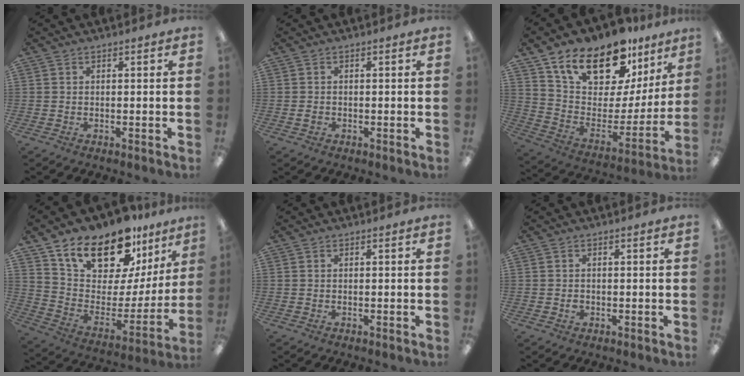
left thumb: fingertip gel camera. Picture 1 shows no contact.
{"total": 1.0, "force": [-0.3, 0.8, 0.5], "torque": [-0.009, 0.002, -0.007]}
{"total": 19.8, "force": [15.4, 8.4, 9.2], "torque": [-0.167, -0.106, 0.273]}
{"total": 19.4, "force": [15.7, 7.9, 8.3], "torque": [-0.156, -0.112, 0.279]}
{"total": 0.0}
{"total": 1.3, "force": [-0.2, 1.1, 0.6], "torque": [-0.011, 0.004, -0.005]}